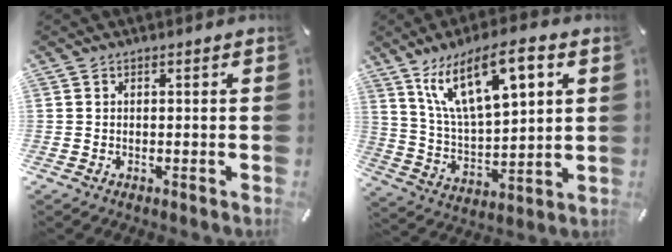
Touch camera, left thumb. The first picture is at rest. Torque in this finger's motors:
{"motor_torque": [2.52, 2.48, 1.89, -0.88, 0.21]}